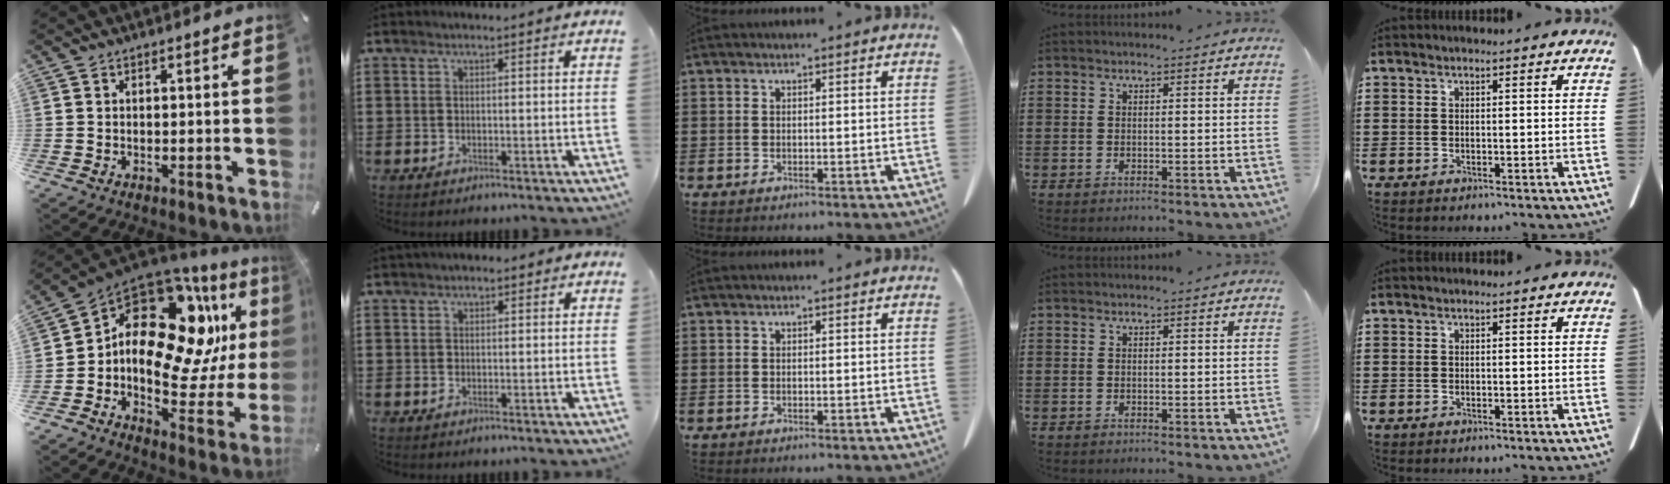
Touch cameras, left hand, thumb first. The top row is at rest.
{"thumb": {"total": 19.7, "force": [5.6, 12.6, 14.1], "torque": [-0.216, -0.056, 0.093]}, "index": {"total": 0.9, "force": [0.2, 0.6, 0.6], "torque": [-0.014, 0.006, 0.002]}}